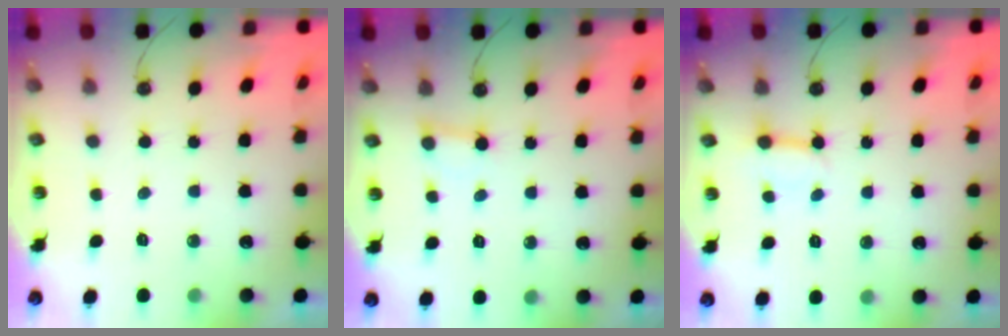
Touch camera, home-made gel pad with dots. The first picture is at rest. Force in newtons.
{"total": 2.2, "press": 2.2, "slide": 0.1}
{"total": 3.5, "press": 3.5, "slide": 0.5}